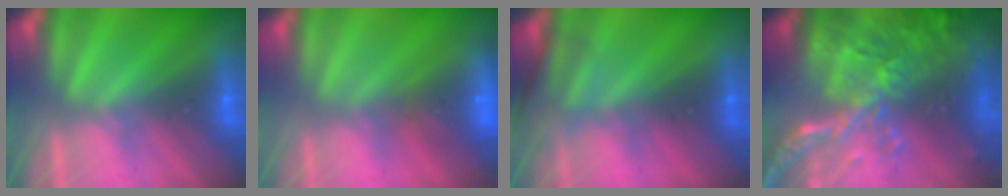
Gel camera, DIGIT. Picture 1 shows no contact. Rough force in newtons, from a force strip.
{"total": 7.7}
{"total": 2.8}
{"total": 12.7}